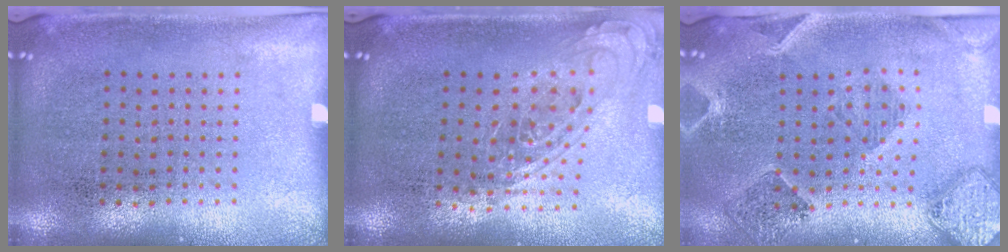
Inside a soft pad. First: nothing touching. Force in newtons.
{"total": 0.9, "press": 0.9, "slide": 0.3}
{"total": 1.6, "press": 1.6, "slide": 0.3}